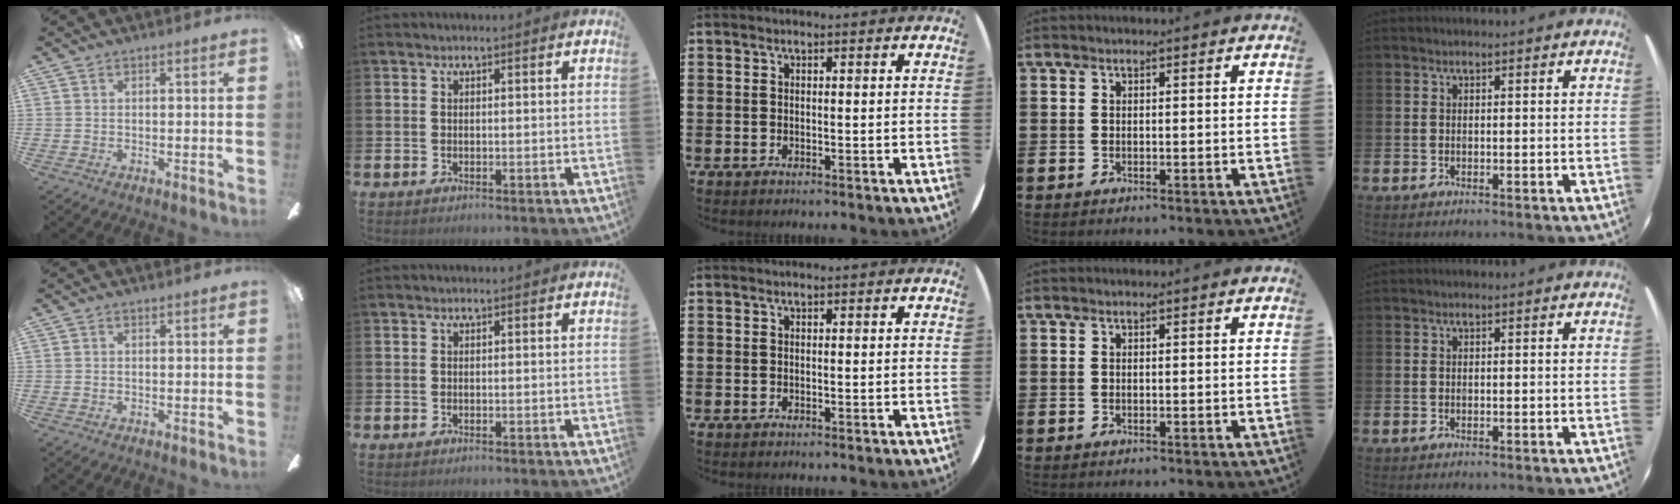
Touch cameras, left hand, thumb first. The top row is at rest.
{}